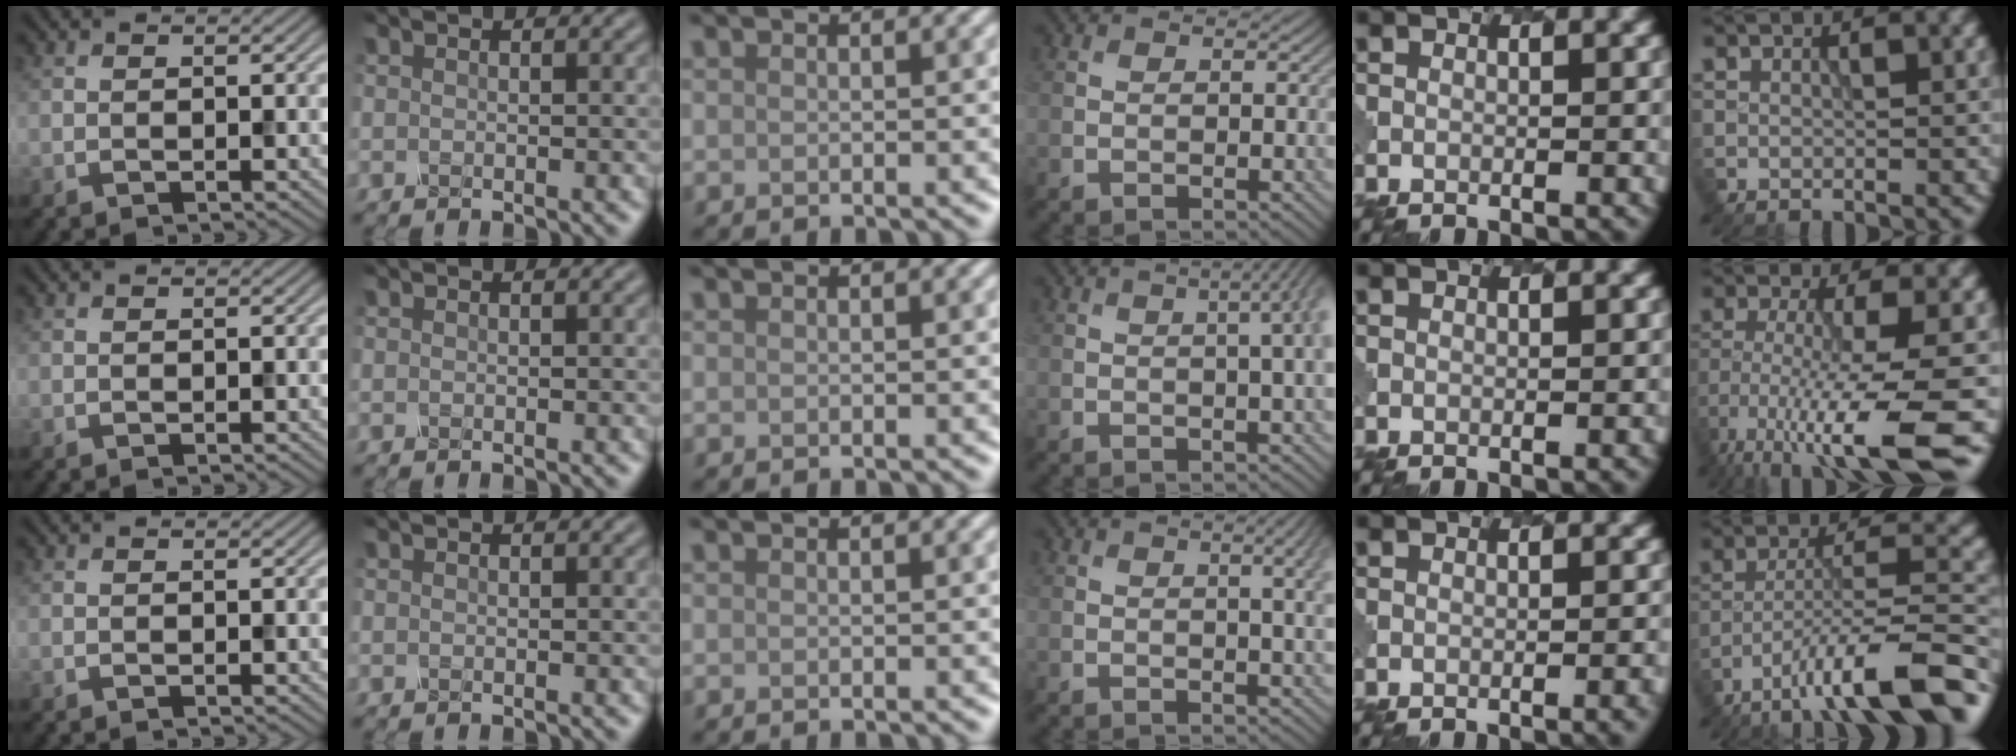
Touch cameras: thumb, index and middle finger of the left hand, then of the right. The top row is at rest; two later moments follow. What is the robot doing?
{"motion": "pour", "object": "mug"}